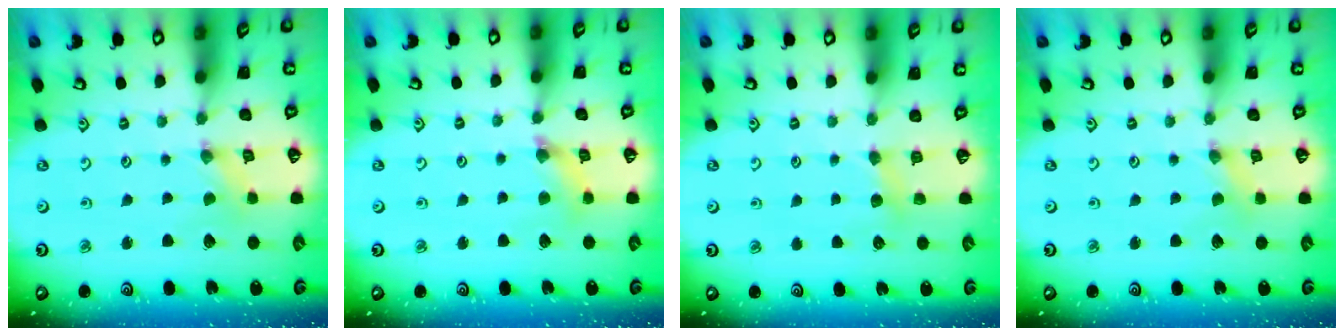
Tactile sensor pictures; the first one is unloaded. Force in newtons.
{"total": 4.7, "press": 4.7, "slide": 0.5}
{"total": 3.9, "press": 3.9, "slide": 0.6}
{"total": 1.1, "press": 1.1, "slide": 0.1}